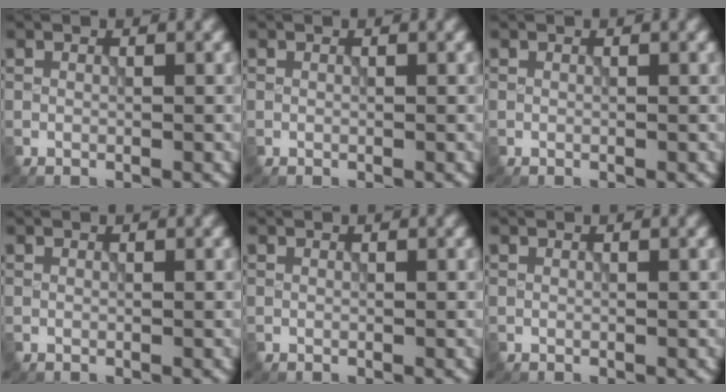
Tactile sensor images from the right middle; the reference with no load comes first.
{"total": 0.0}
{"total": 0.0}
{"total": 0.0}
{"total": 0.0}
{"total": 0.0}